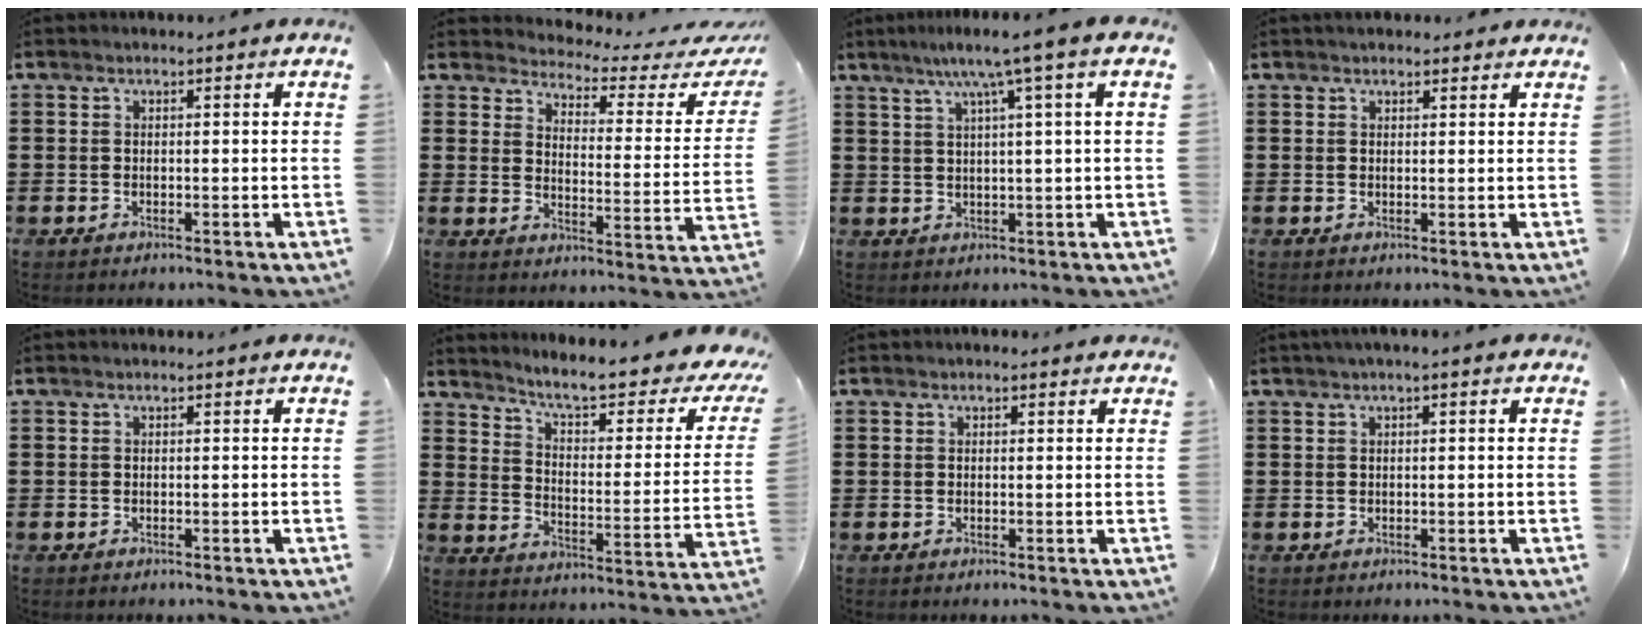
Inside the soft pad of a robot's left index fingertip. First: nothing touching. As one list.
[{"total": 2.9, "force": [2.7, 0.4, 0.9], "torque": [-0.038, -0.025, 0.037]}, {"total": 6.0, "force": [2.8, -0.5, 5.2], "torque": [-0.109, 0.003, 0.040]}, {"total": 1.5, "force": [1.4, 0.6, 0.3], "torque": [-0.008, 0.006, 0.026]}, {"total": 0.0}, {"total": 6.9, "force": [5.4, 0.3, 4.3], "torque": [-0.097, -0.043, 0.081]}, {"total": 0.7, "force": [0.5, 0.3, 0.3], "torque": [-0.006, 0.004, 0.010]}, {"total": 1.1, "force": [0.5, 0.0, 1.0], "torque": [-0.018, 0.001, 0.008]}]